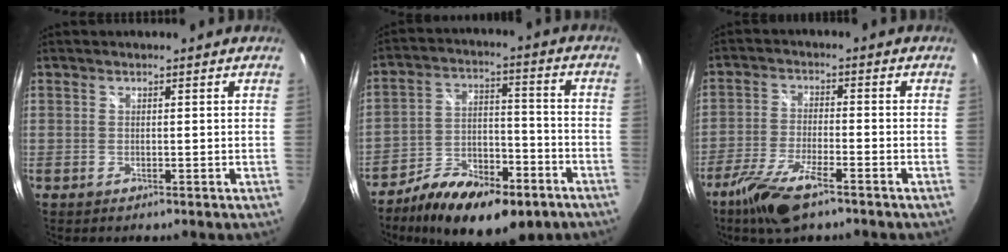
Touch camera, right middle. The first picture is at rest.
{"total": 18.7, "force": [-12.2, 8.1, 11.7], "torque": [-0.203, -0.012, -0.186]}
{"total": 10.2, "force": [-6.9, 2.3, 7.1], "torque": [-0.167, -0.023, -0.134]}